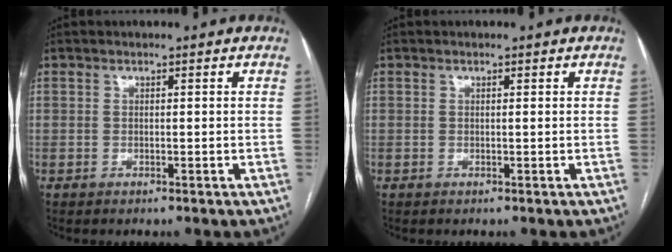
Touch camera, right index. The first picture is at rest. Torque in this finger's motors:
{"motor_torque": [0.11, 0.01, 0.04, 0.01]}